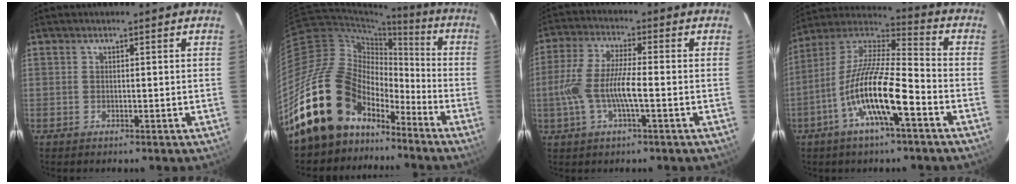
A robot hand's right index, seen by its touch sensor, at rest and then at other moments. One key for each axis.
{"total": 21.7, "fx": -14.7, "fy": 13.2, "fz": 8.9, "tx": -0.190, "ty": 0.026, "tz": -0.250}
{"total": 9.8, "fx": -2.1, "fy": 1.9, "fz": 9.4, "tx": -0.198, "ty": -0.001, "tz": -0.039}
{"total": 16.1, "fx": -6.8, "fy": 3.0, "fz": 14.3, "tx": -0.270, "ty": -0.010, "tz": -0.137}